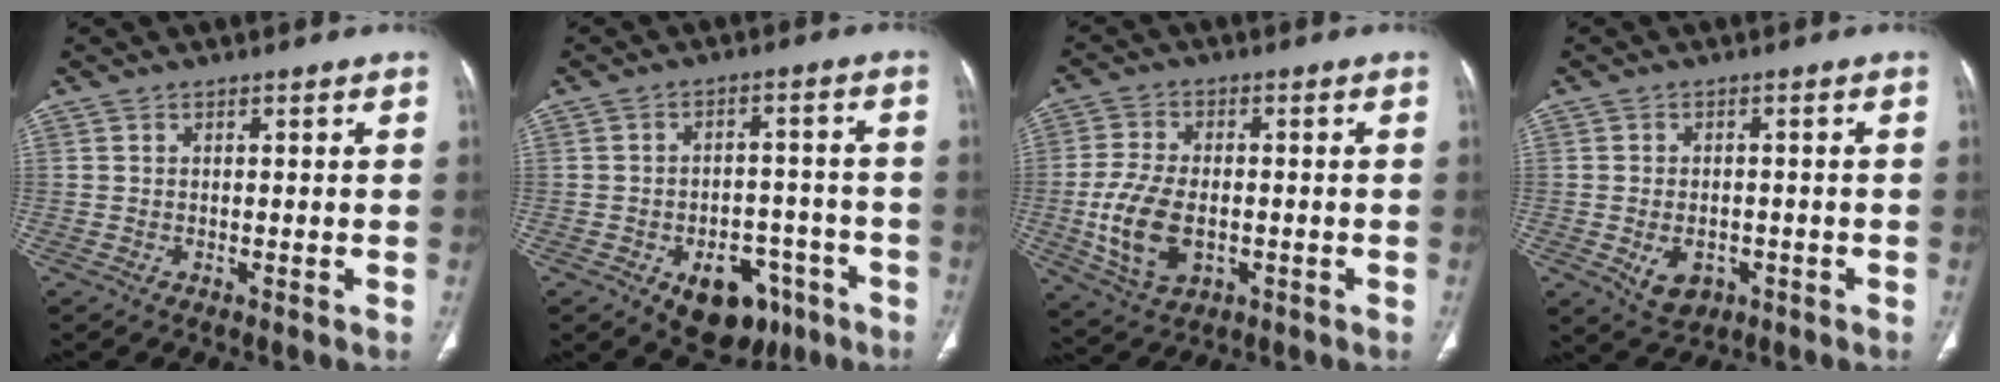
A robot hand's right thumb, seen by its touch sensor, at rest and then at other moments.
{"total": 12.2, "force": [-6.4, 7.8, 7.0], "torque": [-0.054, 0.041, -0.079]}
{"total": 11.6, "force": [-2.1, 7.1, 9.0], "torque": [-0.180, 0.001, -0.030]}
{"total": 5.6, "force": [-1.8, 4.0, 3.5], "torque": [-0.048, 0.007, -0.014]}